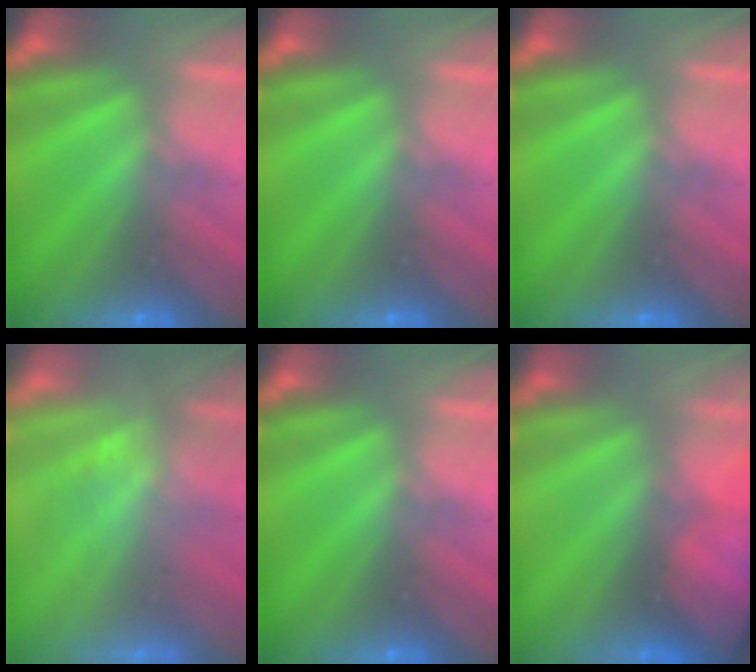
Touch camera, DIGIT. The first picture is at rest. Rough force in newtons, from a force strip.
{"total": 0.0}
{"total": 0.0}
{"total": 1.6}
{"total": 0.0}
{"total": 8.6}